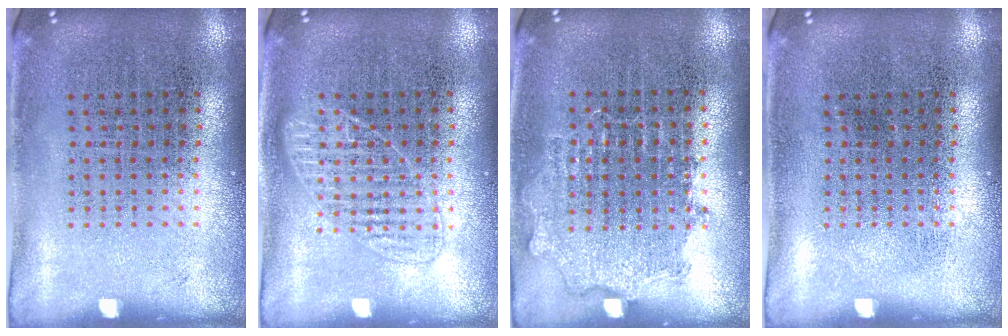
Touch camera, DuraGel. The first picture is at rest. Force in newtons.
{"total": 2.0, "press": 2.0, "slide": 0.4}
{"total": 0.8, "press": 0.7, "slide": 0.2}
{"total": 0.0}